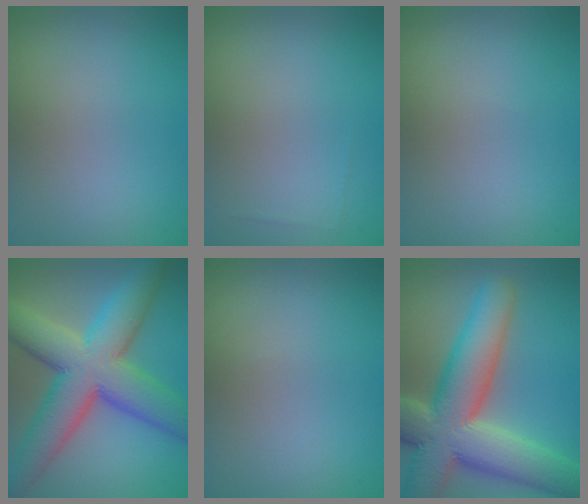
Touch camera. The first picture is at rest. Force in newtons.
{"total": 0.0}
{"total": 0.0}
{"total": 12.2, "press": 12.2, "slide": 0.3}
{"total": 0.0}
{"total": 12.7, "press": 12.6, "slide": 0.9}